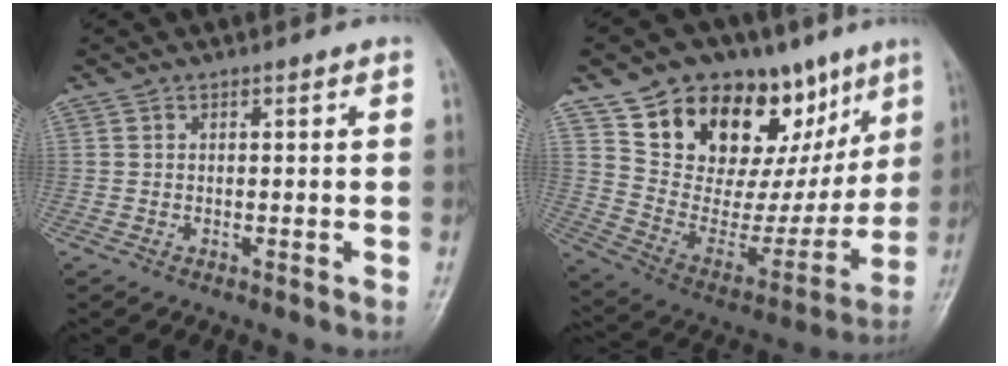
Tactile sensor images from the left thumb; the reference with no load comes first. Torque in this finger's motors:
{"motor_torque": [0.29, 0.73, 0.68, -1.16, 0.11]}